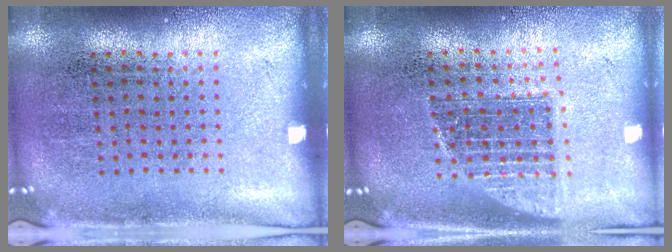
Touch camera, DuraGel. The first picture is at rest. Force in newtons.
{"total": 1.3, "press": 1.1, "slide": 0.7}